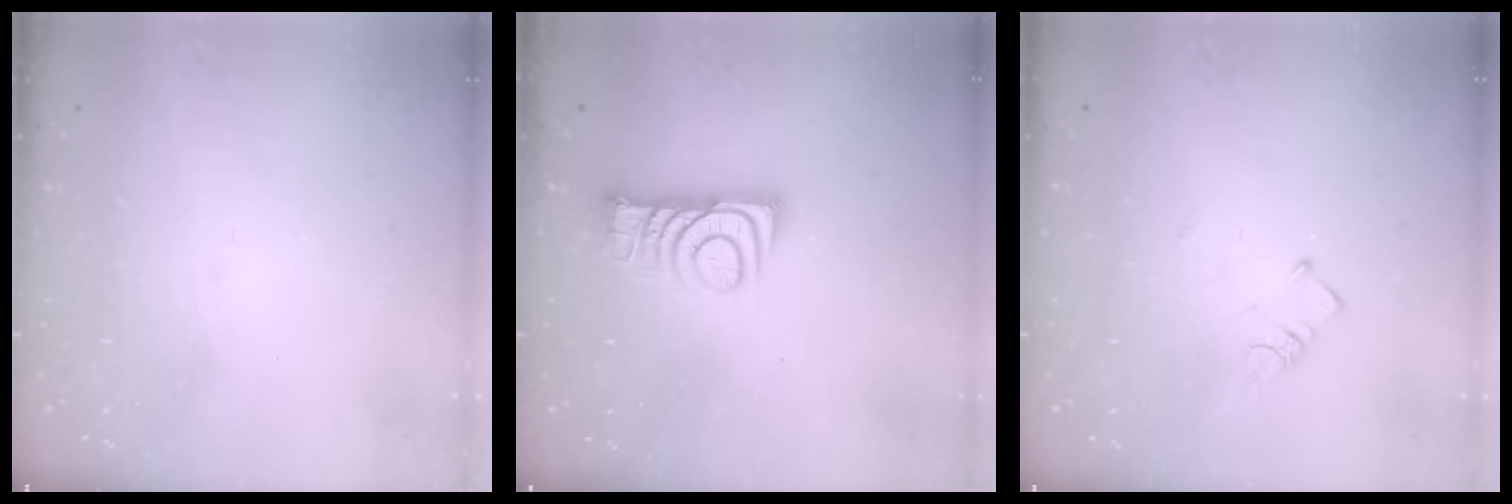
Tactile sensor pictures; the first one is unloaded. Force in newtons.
{"total": 9.3, "press": 9.3, "slide": 0.7}
{"total": 2.6, "press": 2.6, "slide": 0.5}